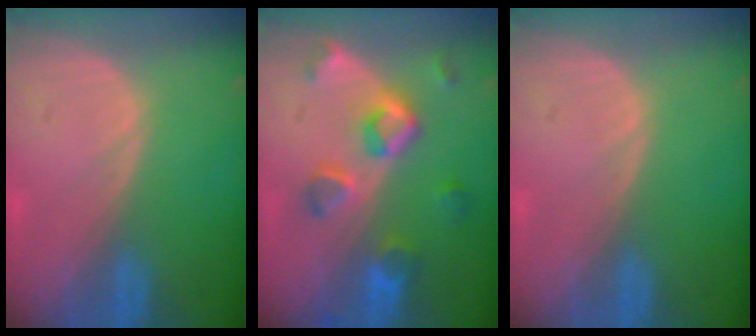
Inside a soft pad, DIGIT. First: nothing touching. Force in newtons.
{"total": 7.7, "press": 7.0, "slide": 3.3}
{"total": 0.0}